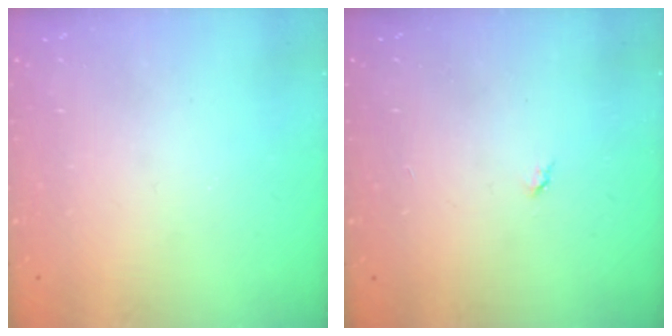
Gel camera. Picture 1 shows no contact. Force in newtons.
{"total": 2.8, "press": 2.8, "slide": 0.4}